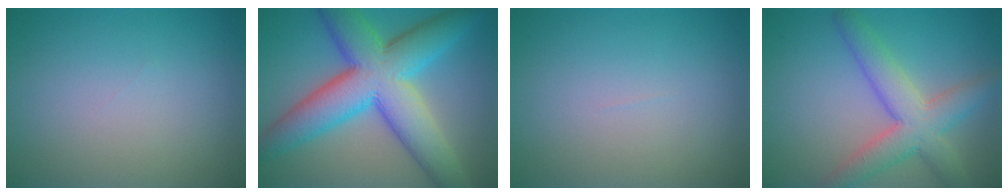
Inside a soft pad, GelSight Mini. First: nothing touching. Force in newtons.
{"total": 11.8, "press": 11.8, "slide": 0.0}
{"total": 0.0}
{"total": 5.9, "press": 5.9, "slide": 0.4}